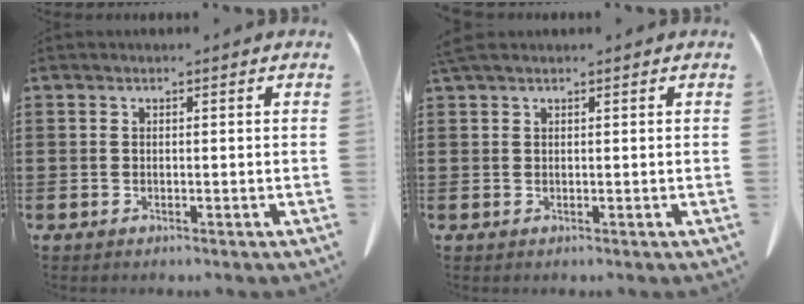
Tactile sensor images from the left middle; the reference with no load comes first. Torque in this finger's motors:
{"motor_torque": [0.41, 0.11, 0.10, 0.08]}